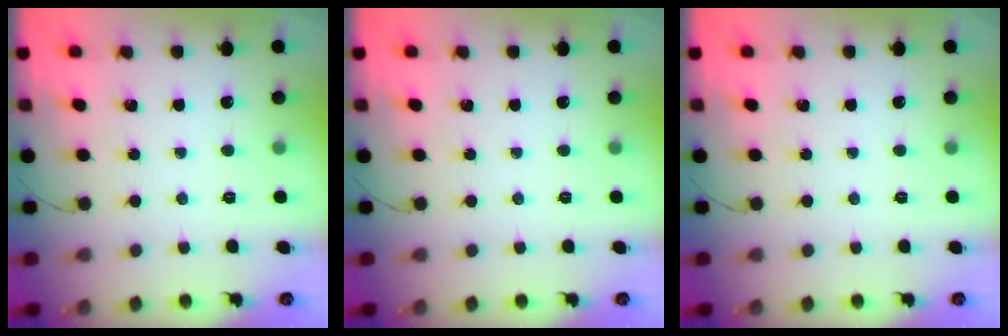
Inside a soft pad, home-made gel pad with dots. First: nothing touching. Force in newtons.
{"total": 0.0}
{"total": 0.0}